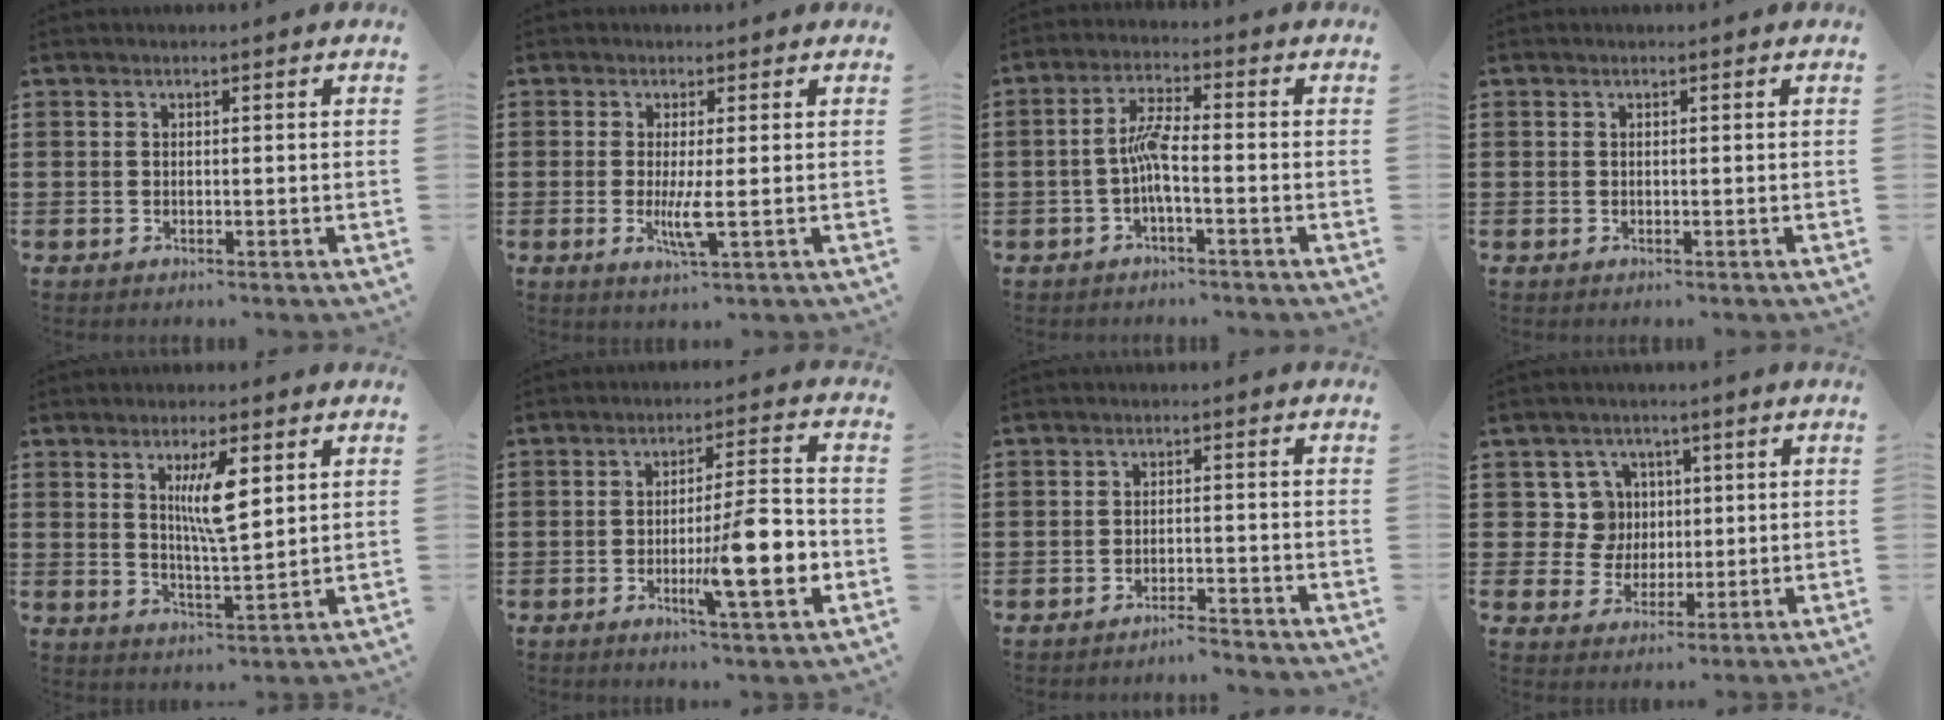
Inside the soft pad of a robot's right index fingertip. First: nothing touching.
{"total": 3.7, "force": [-0.6, 0.1, 3.7], "torque": [-0.065, -0.008, -0.011]}
{"total": 5.0, "force": [-1.3, 0.9, 4.7], "torque": [-0.102, -0.001, -0.030]}
{"total": 0.0}
{"total": 6.8, "force": [2.3, 1.2, 6.2], "torque": [-0.110, -0.005, 0.034]}
{"total": 11.0, "force": [-3.3, 1.9, 10.3], "torque": [-0.153, -0.005, -0.057]}
{"total": 2.3, "force": [-2.2, -0.3, 0.5], "torque": [-0.012, -0.002, -0.046]}
{"total": 6.0, "force": [1.3, 5.6, 1.6], "torque": [-0.051, 0.012, 0.025]}